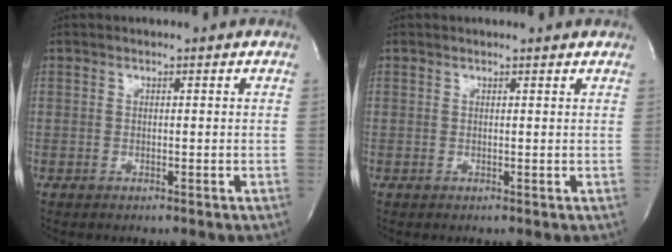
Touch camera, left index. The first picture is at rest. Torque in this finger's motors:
{"motor_torque": [0.21, -0.22, -0.01, -0.01]}